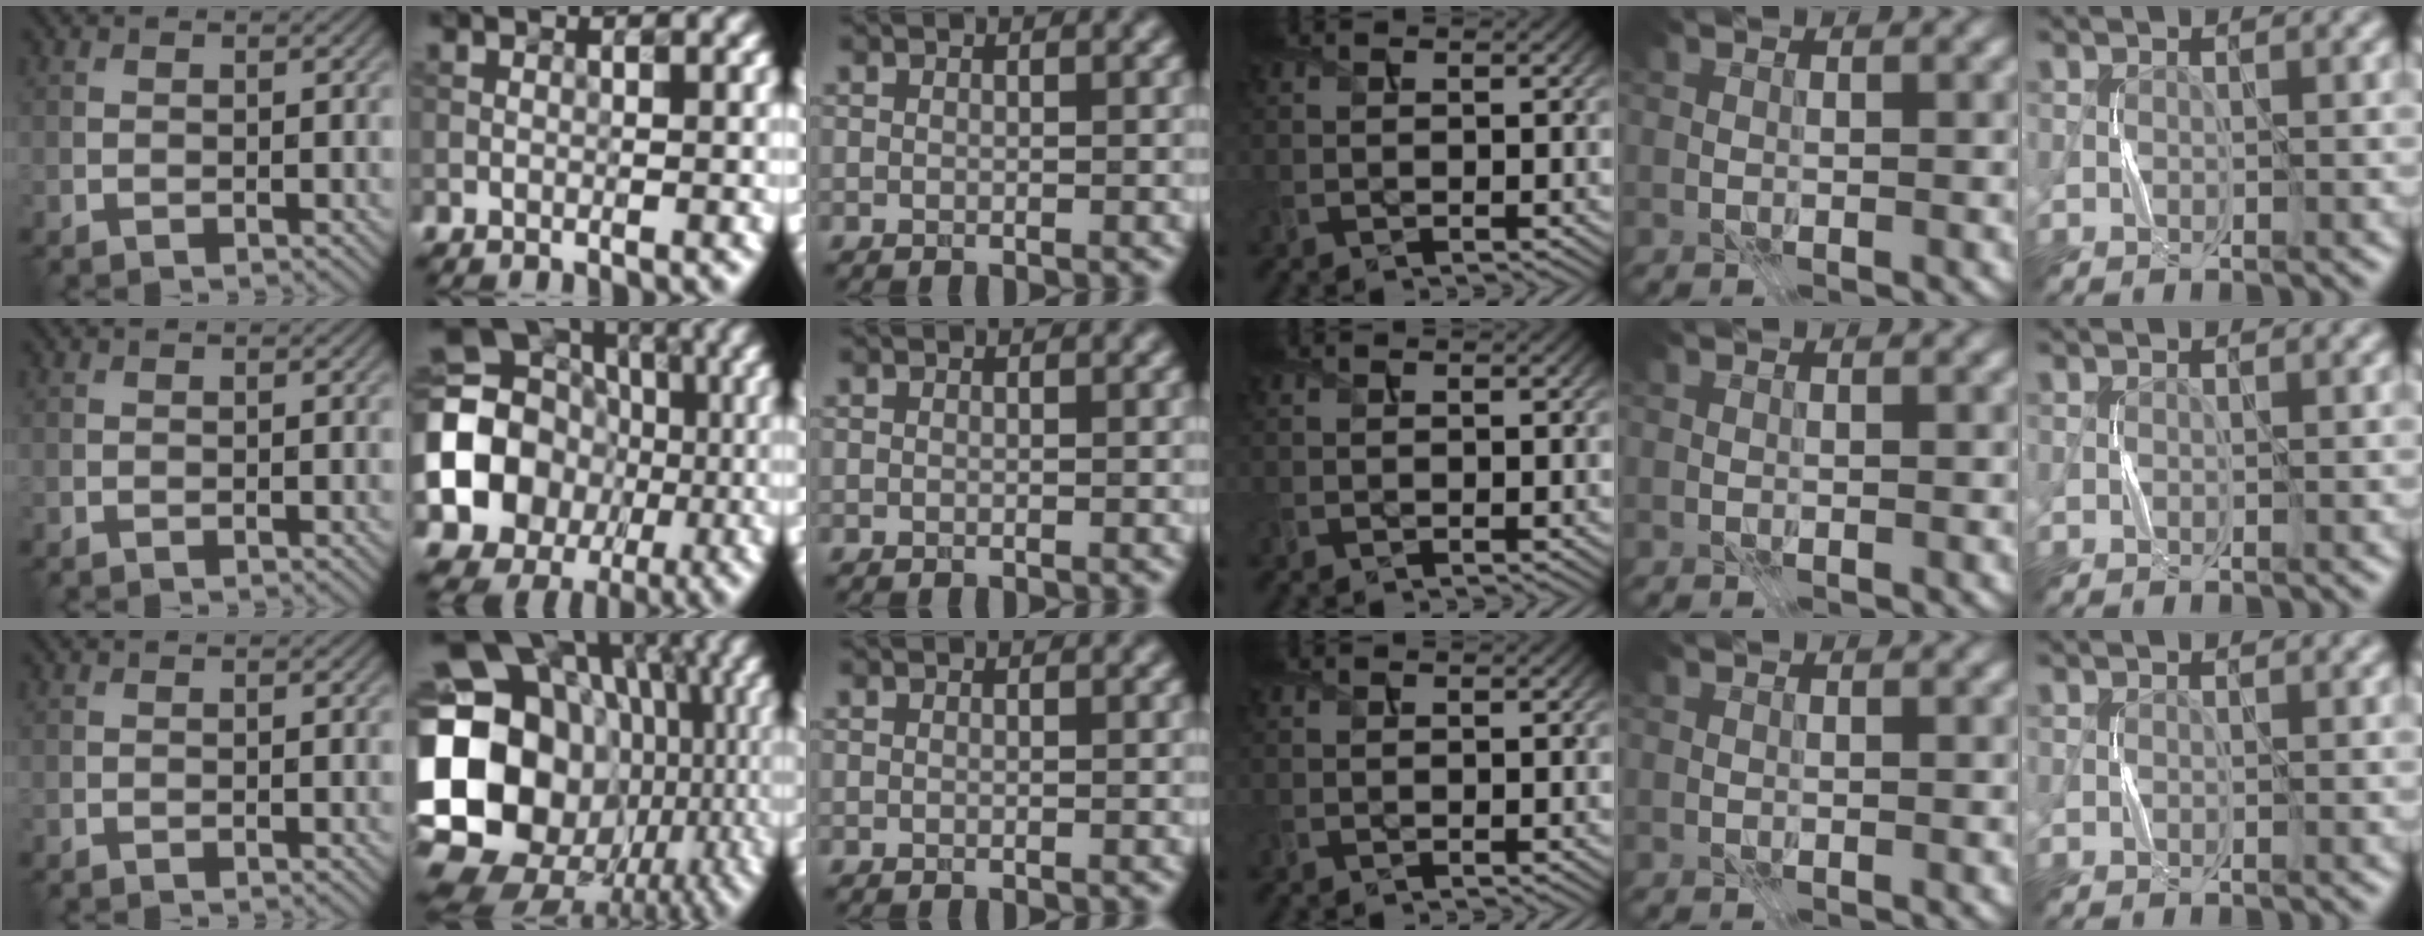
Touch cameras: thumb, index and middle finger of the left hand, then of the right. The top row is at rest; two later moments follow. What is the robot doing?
{"motion": "press", "object": "sticker"}